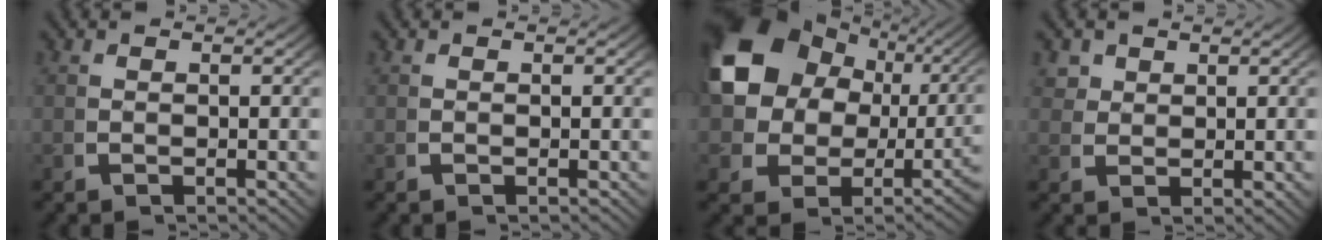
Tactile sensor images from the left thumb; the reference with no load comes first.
{"total": 0.0}
{"total": 13.7, "force": [1.3, 10.9, 8.2], "torque": [-0.206, -0.048, 0.047]}
{"total": 2.6, "force": [1.3, 2.0, 1.1], "torque": [-0.011, -0.006, 0.030]}